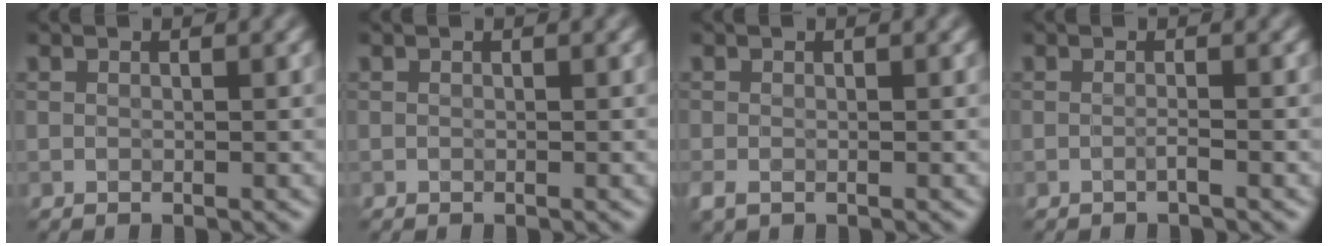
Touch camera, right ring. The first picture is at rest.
{"total": 0.0}
{"total": 1.2, "force": [-0.6, 0.6, 0.8], "torque": [-0.022, -0.005, -0.013]}
{"total": 0.9, "force": [-0.4, 0.1, 0.8], "torque": [-0.011, -0.001, -0.011]}